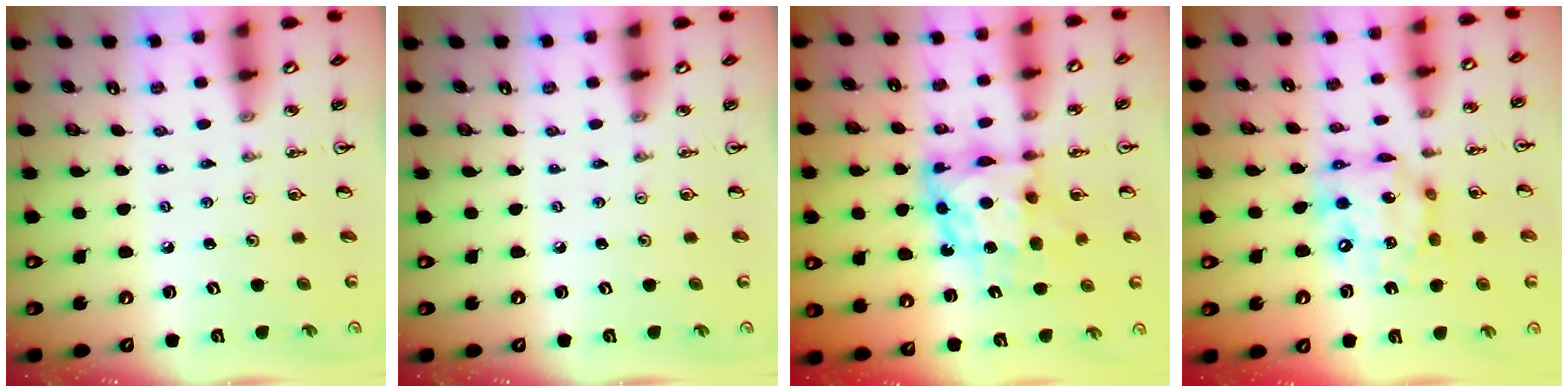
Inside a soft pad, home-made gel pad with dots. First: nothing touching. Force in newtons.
{"total": 0.0}
{"total": 10.9, "press": 10.8, "slide": 1.0}
{"total": 14.0, "press": 13.9, "slide": 1.1}